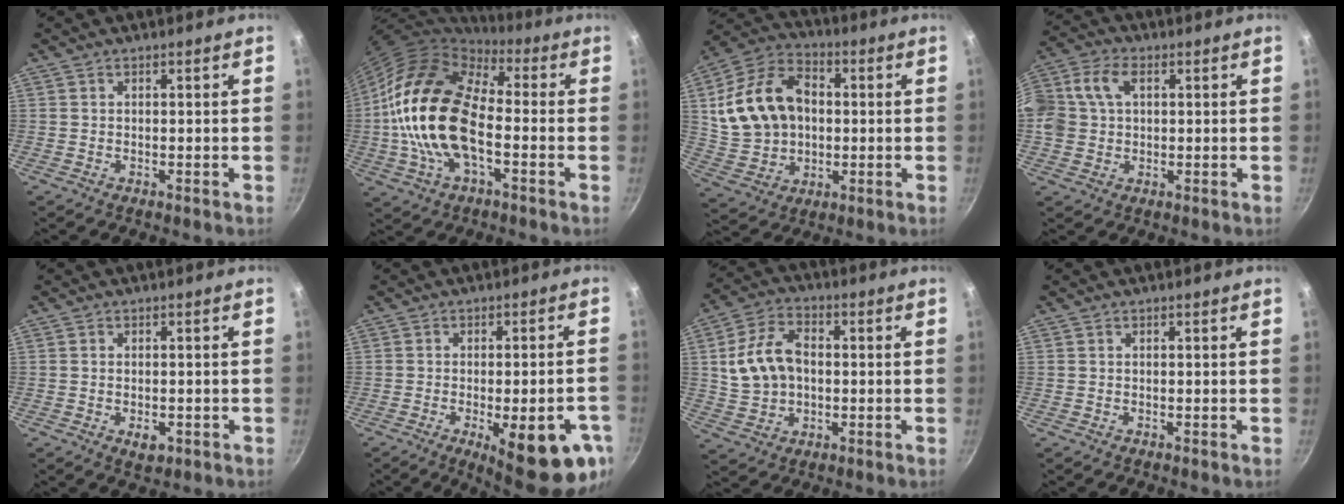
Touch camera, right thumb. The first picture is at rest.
{"total": 19.8, "force": [-2.0, 11.1, 16.3], "torque": [-0.289, 0.028, -0.048]}
{"total": 18.5, "force": [2.0, 13.7, 12.2], "torque": [-0.214, 0.019, 0.040]}
{"total": 14.2, "force": [2.8, 10.5, 9.1], "torque": [-0.203, 0.037, 0.040]}
{"total": 3.0, "force": [-1.0, 1.9, 2.1], "torque": [-0.029, -0.001, -0.011]}
{"total": 17.3, "force": [-6.6, 5.2, 15.1], "torque": [-0.162, 0.004, -0.075]}
{"total": 12.1, "force": [1.0, 8.7, 8.4], "torque": [-0.141, 0.020, 0.018]}
{"total": 0.0}